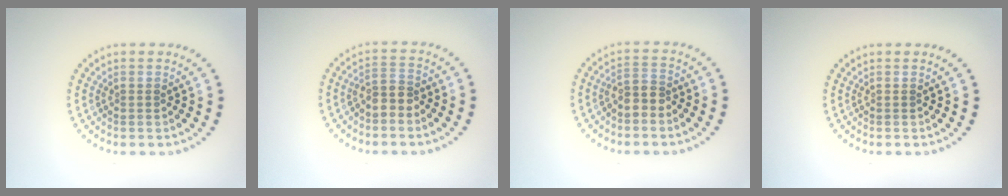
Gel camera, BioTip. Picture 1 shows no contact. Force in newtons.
{"total": 2.2, "press": 1.8, "slide": 1.2}
{"total": 2.2, "press": 1.9, "slide": 1.1}
{"total": 0.0}